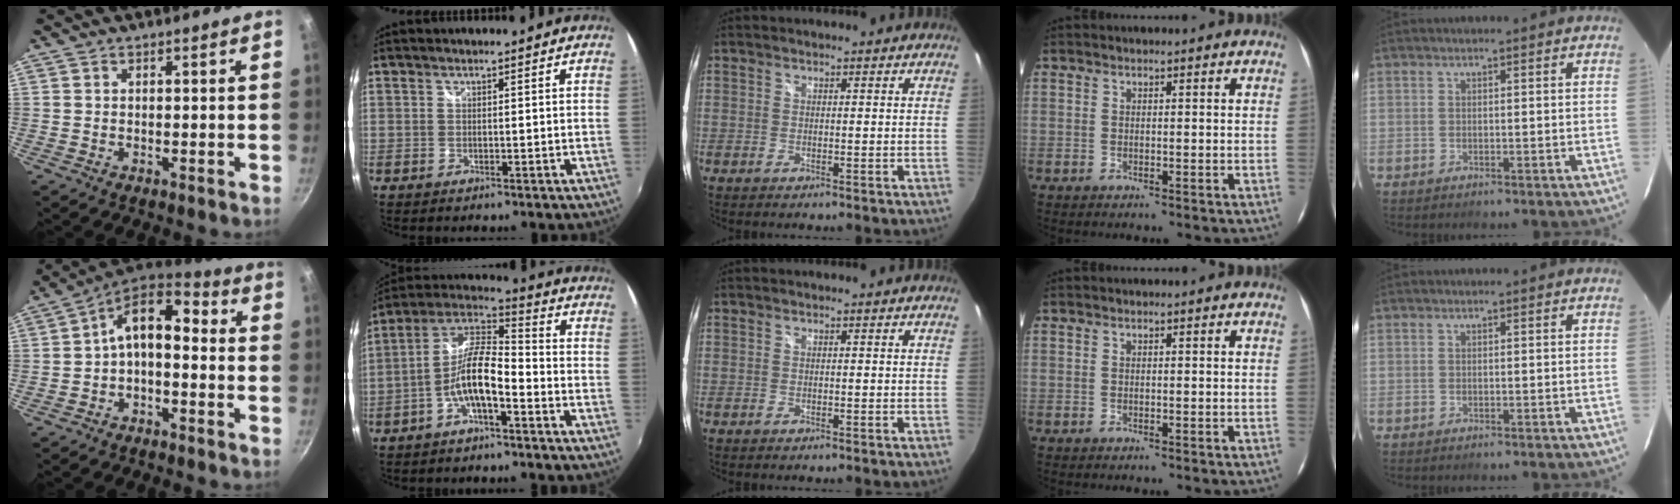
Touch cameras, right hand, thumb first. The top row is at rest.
{"thumb": {"total": 10.9, "force": [-0.8, 6.4, 8.9], "torque": [-0.140, 0.051, -0.027]}, "index": {"total": 10.1, "force": [-4.4, 3.0, 8.6], "torque": [-0.188, 0.014, -0.081]}}